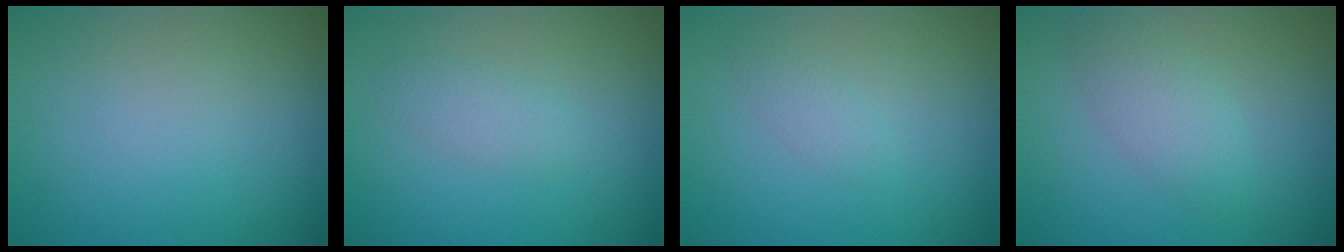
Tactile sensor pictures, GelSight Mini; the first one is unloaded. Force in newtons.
{"total": 1.6, "press": 1.6, "slide": 0.0}
{"total": 1.0, "press": 1.0, "slide": 0.1}
{"total": 2.7, "press": 2.7, "slide": 0.1}